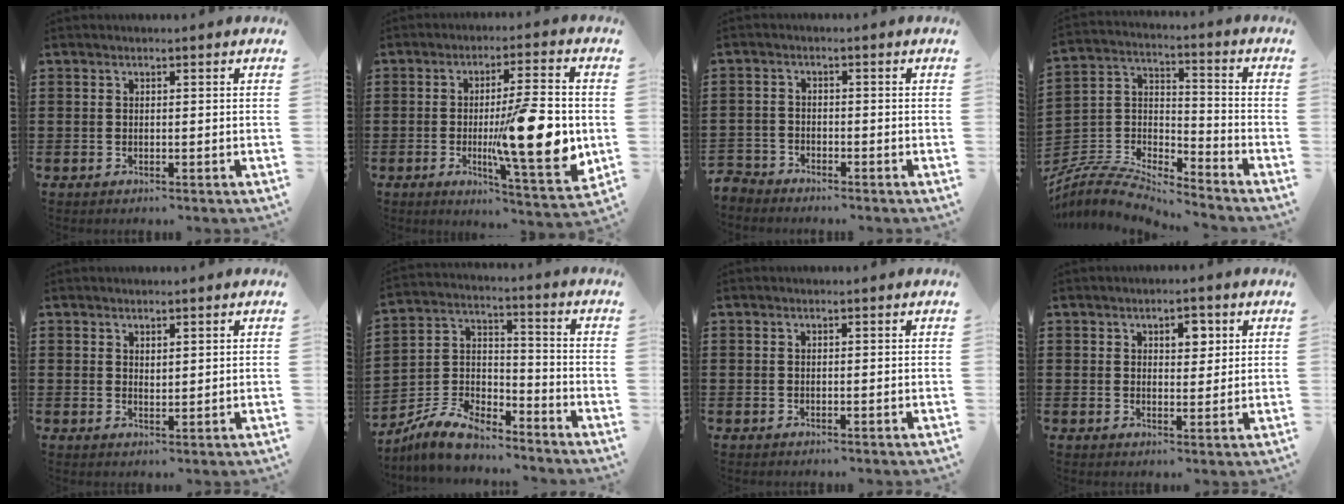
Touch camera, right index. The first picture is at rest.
{"total": 15.4, "force": [-1.6, 3.2, 14.9], "torque": [-0.226, -0.016, -0.028]}
{"total": 2.6, "force": [-2.5, 0.7, -0.1], "torque": [-0.012, -0.003, -0.060]}
{"total": 7.6, "force": [-7.3, 1.0, 1.9], "torque": [-0.048, 0.000, -0.150]}
{"total": 1.2, "force": [1.1, 0.3, 0.2], "torque": [-0.005, 0.001, 0.021]}
{"total": 8.5, "force": [-7.5, 2.6, 2.8], "torque": [-0.072, 0.017, -0.151]}
{"total": 0.0}
{"total": 3.5, "force": [1.7, 1.9, 2.4], "torque": [-0.027, 0.000, 0.022]}